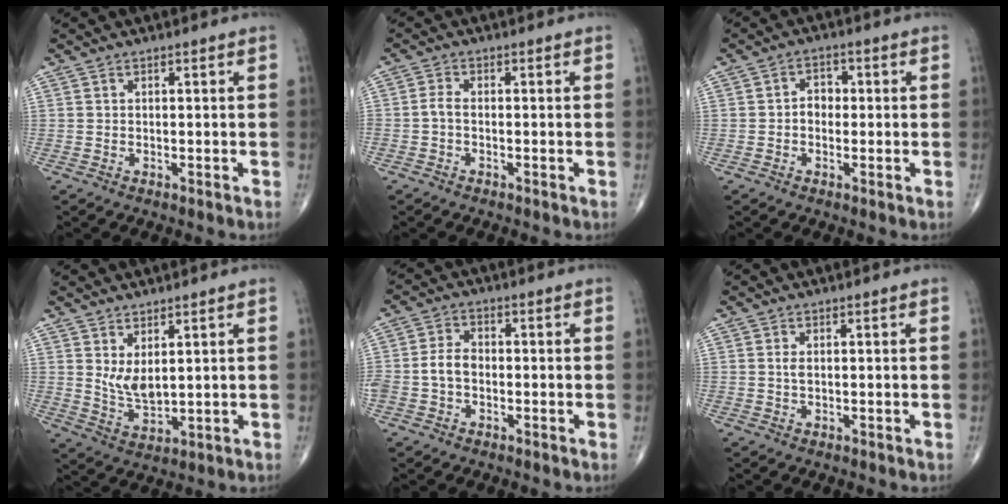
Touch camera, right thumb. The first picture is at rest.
{"total": 1.9, "force": [-0.6, 0.9, 1.5], "torque": [-0.032, 0.003, -0.017]}
{"total": 3.2, "force": [-0.3, 2.5, 2.0], "torque": [-0.014, 0.016, -0.013]}
{"total": 5.3, "force": [1.9, 2.4, 4.4], "torque": [-0.078, -0.028, 0.048]}
{"total": 4.9, "force": [-1.0, 3.4, 3.3], "torque": [-0.070, 0.018, -0.023]}
{"total": 0.9, "force": [0.2, 0.4, 0.9], "torque": [-0.020, -0.002, 0.004]}